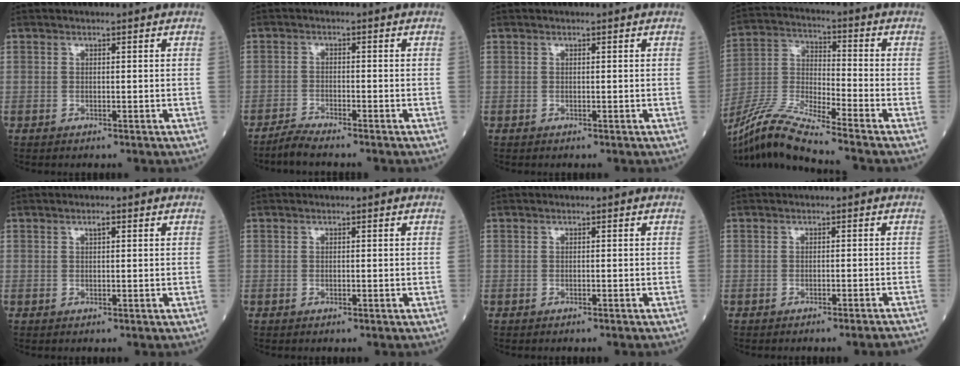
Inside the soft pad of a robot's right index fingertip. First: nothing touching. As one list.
[{"total": 2.8, "force": [-2.7, -0.6, 0.7], "torque": [-0.024, -0.011, -0.056]}, {"total": 0.0}, {"total": 13.3, "force": [-11.5, -1.5, 6.6], "torque": [-0.139, -0.015, -0.220]}, {"total": 0.9, "force": [0.4, 0.2, 0.7], "torque": [-0.015, 0.001, 0.006]}, {"total": 0.0}, {"total": 0.7, "force": [-0.6, -0.1, 0.3], "torque": [-0.002, 0.000, -0.010]}, {"total": 4.6, "force": [-4.3, -0.8, 1.4], "torque": [-0.013, -0.010, -0.051]}]